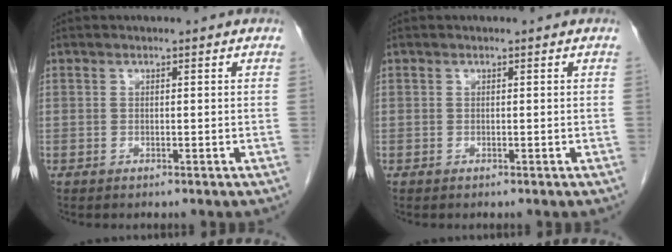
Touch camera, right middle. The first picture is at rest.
{"total": 0.0}